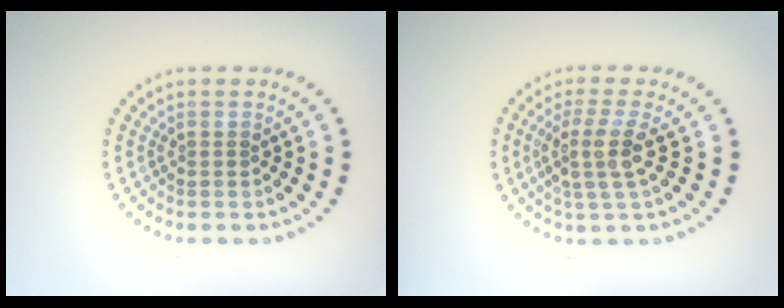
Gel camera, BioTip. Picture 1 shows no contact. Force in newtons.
{"total": 3.4, "press": 2.6, "slide": 2.2}